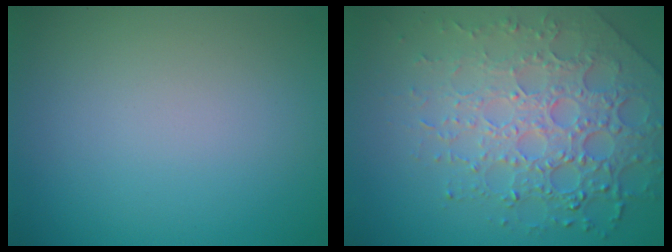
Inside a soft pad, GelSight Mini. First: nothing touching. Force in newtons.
{"total": 7.9, "press": 5.5, "slide": 5.7}